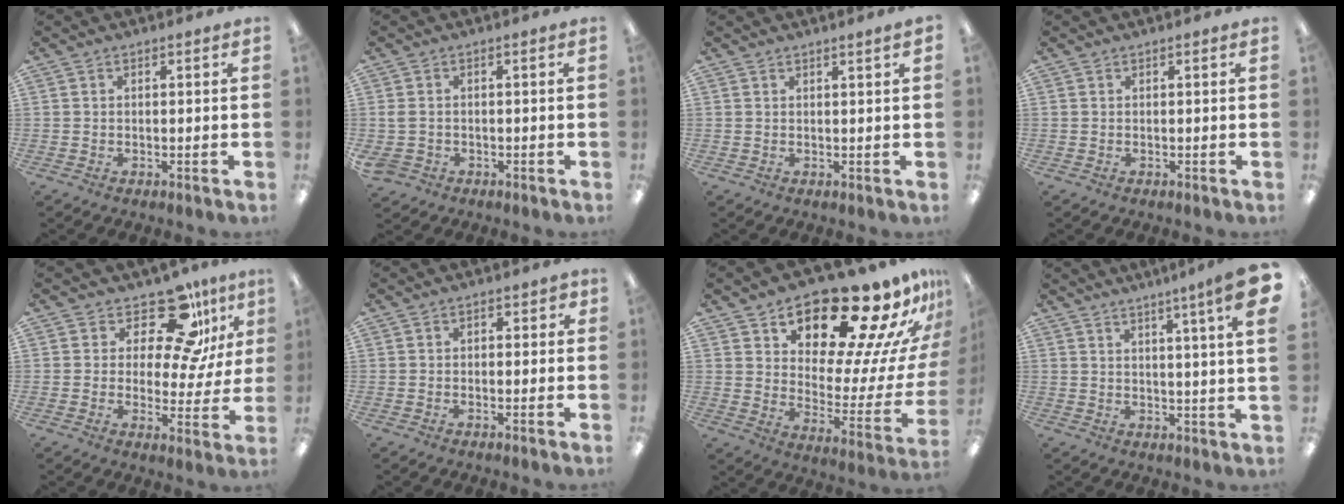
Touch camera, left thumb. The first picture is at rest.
{"total": 2.8, "force": [-0.6, 2.2, 1.6], "torque": [-0.044, 0.001, -0.015]}
{"total": 1.3, "force": [0.9, 0.0, 0.9], "torque": [-0.018, -0.001, 0.016]}
{"total": 0.0}
{"total": 15.6, "force": [10.7, 6.4, 9.2], "torque": [-0.137, -0.075, 0.180]}
{"total": 2.1, "force": [-0.5, 1.5, 1.4], "torque": [-0.015, 0.006, -0.012]}
{"total": 23.2, "force": [18.7, 7.5, 11.5], "torque": [-0.151, -0.141, 0.307]}
{"total": 9.0, "force": [4.8, 0.3, 7.6], "torque": [-0.109, -0.030, 0.073]}